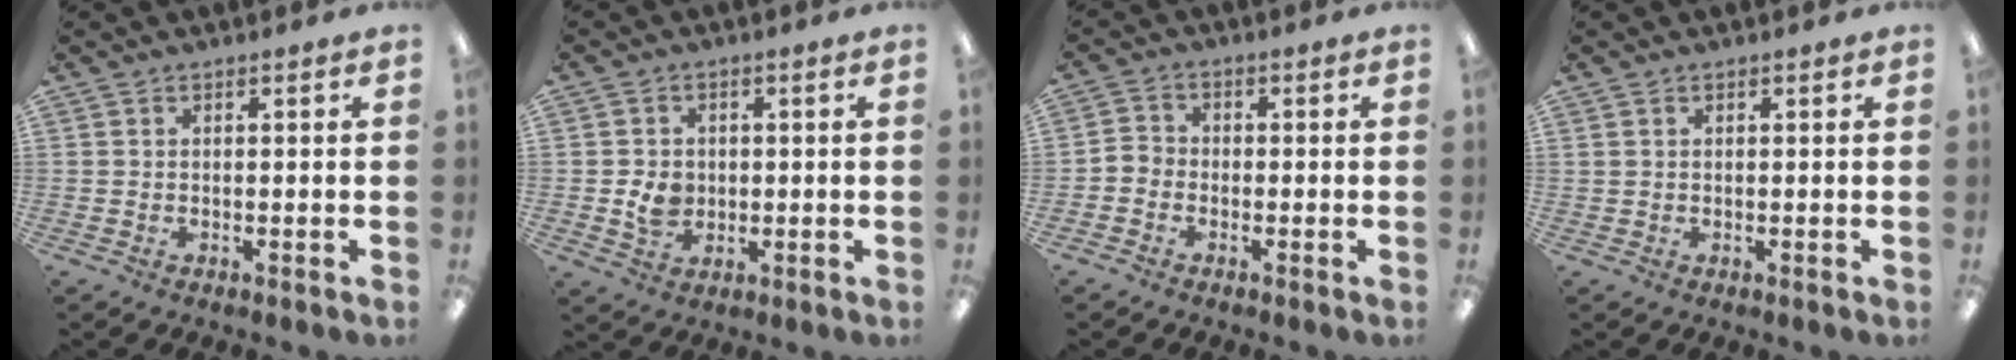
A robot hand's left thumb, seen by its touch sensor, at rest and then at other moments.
{"total": 4.9, "force": [-0.4, 4.0, 2.7], "torque": [-0.048, 0.001, -0.006]}
{"total": 2.6, "force": [-2.0, 1.6, 0.4], "torque": [-0.007, 0.008, -0.038]}
{"total": 0.0}